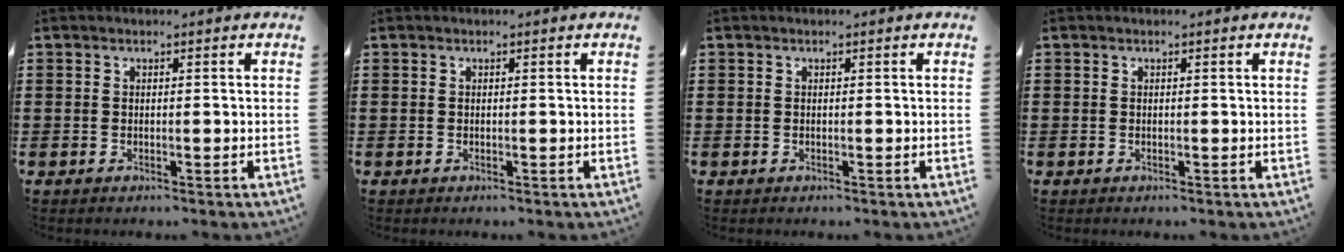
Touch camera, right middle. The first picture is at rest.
{"total": 0.0}
{"total": 0.0}
{"total": 0.0}